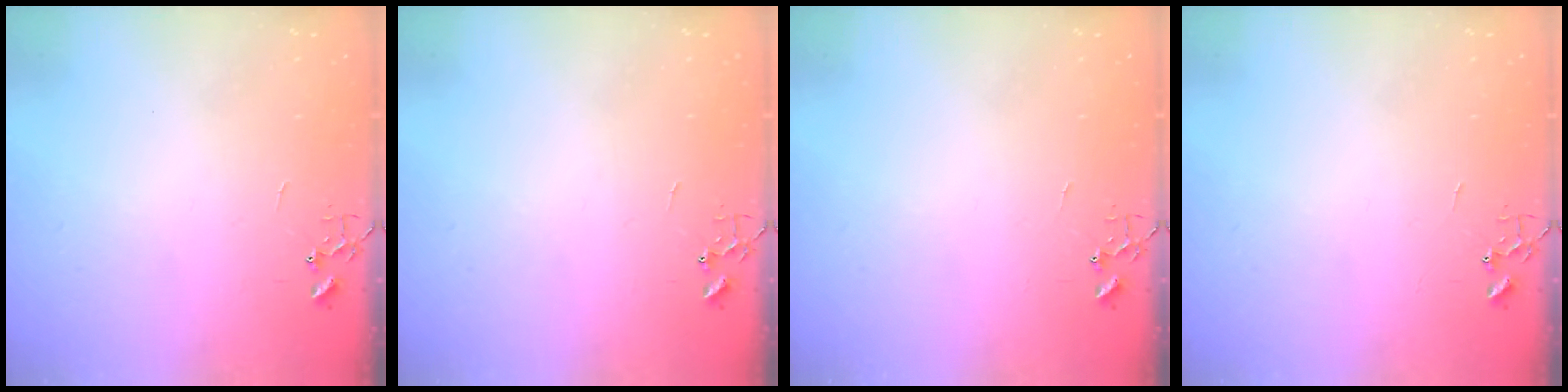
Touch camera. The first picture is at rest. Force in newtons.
{"total": 0.0}
{"total": 0.0}
{"total": 0.0}